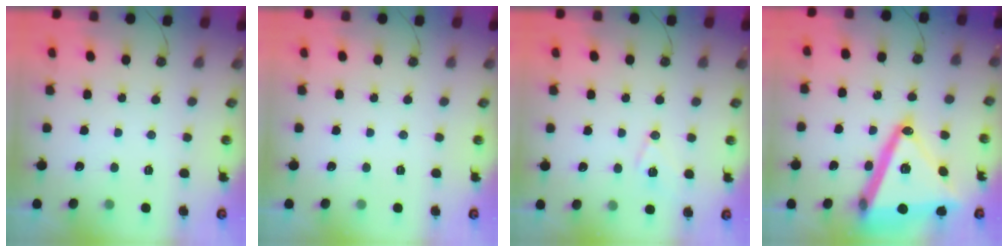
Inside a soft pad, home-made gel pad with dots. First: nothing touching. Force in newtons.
{"total": 0.0}
{"total": 8.8, "press": 8.1, "slide": 3.6}
{"total": 29.4, "press": 29.1, "slide": 4.1}